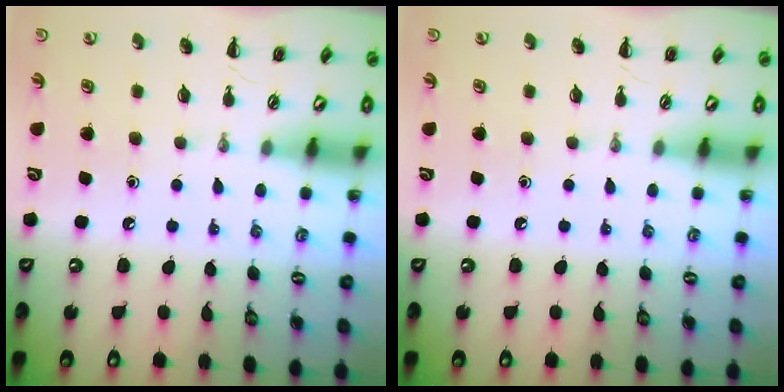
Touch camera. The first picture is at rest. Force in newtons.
{"total": 0.0}